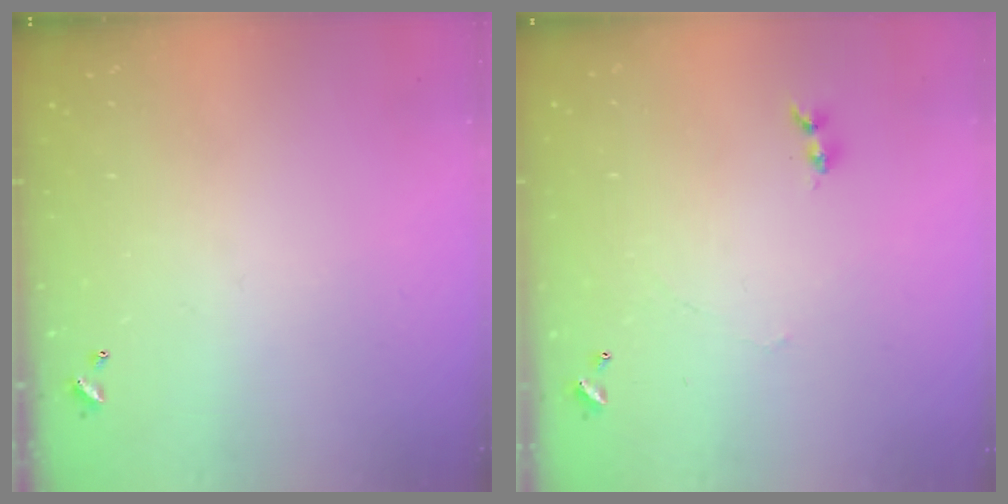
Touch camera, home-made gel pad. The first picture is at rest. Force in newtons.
{"total": 1.2, "press": 1.1, "slide": 0.3}